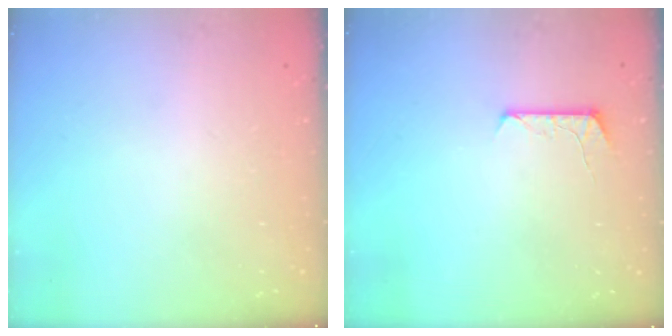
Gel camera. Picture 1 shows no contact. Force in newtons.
{"total": 7.9, "press": 7.9, "slide": 0.6}